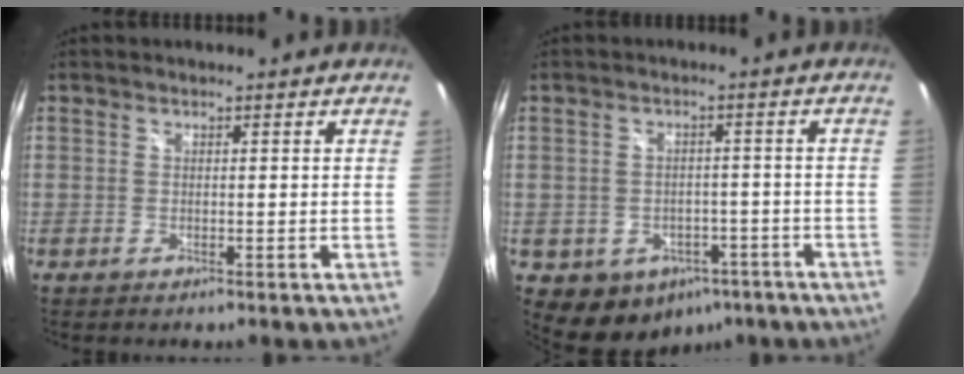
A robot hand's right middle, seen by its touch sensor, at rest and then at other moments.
{"total": 9.5, "force": [-4.8, 7.6, 3.2], "torque": [-0.079, 0.008, -0.039]}